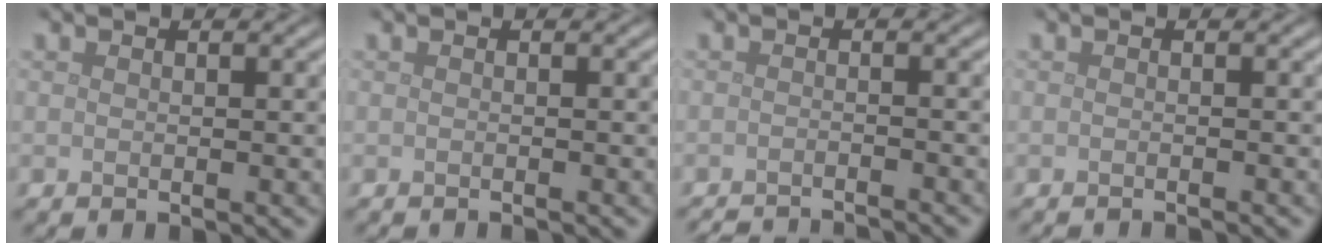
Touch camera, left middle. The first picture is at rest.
{"total": 0.7, "force": [-0.6, 0.1, 0.3], "torque": [0.001, -0.001, -0.013]}
{"total": 4.5, "force": [-4.3, 0.6, 1.1], "torque": [-0.014, 0.001, -0.061]}
{"total": 1.2, "force": [-1.1, 0.2, 0.4], "torque": [0.005, -0.002, -0.017]}